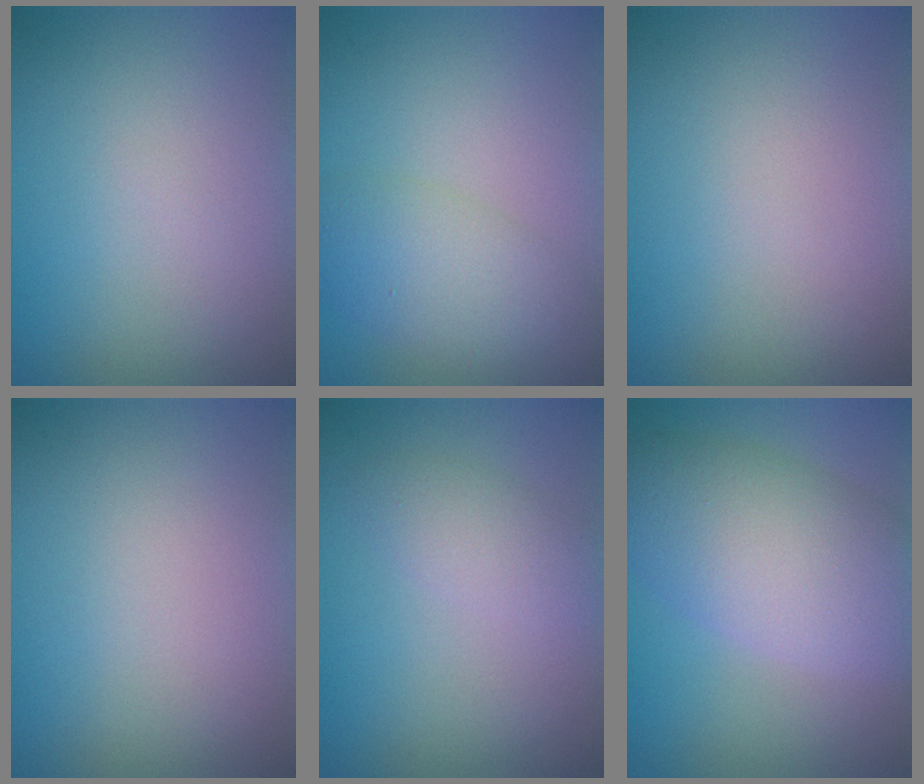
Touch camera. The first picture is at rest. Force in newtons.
{"total": 4.0, "press": 4.0, "slide": 0.3}
{"total": 0.0}
{"total": 0.0}
{"total": 2.2, "press": 2.2, "slide": 0.1}
{"total": 8.1, "press": 8.1, "slide": 0.3}